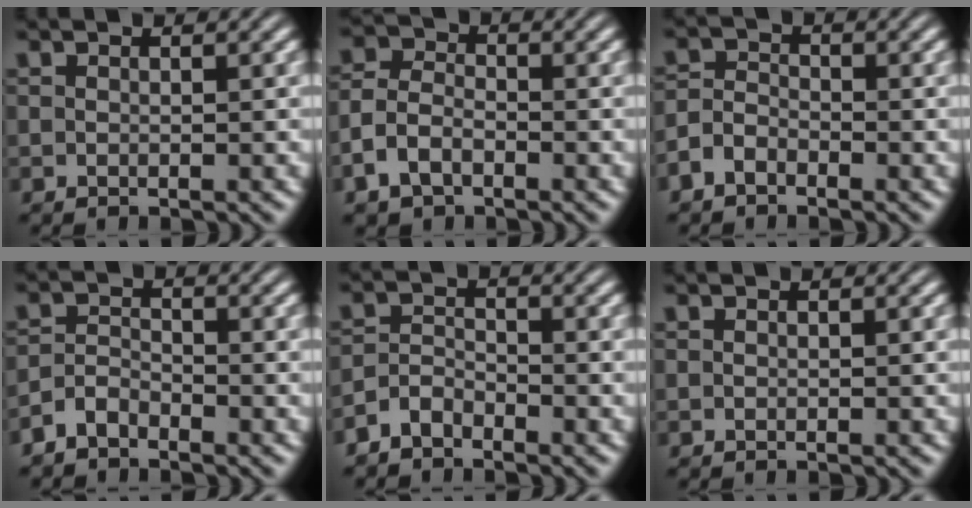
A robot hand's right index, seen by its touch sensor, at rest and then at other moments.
{"total": 3.3, "force": [-1.6, 2.4, 1.6], "torque": [-0.034, -0.015, -0.022]}
{"total": 2.0, "force": [-1.7, 1.0, 0.6], "torque": [-0.004, -0.013, -0.025]}
{"total": 2.3, "force": [-2.1, 0.7, 0.6], "torque": [0.003, -0.008, -0.035]}
{"total": 2.6, "force": [-2.3, 1.1, 0.7], "torque": [0.000, -0.011, -0.036]}
{"total": 0.0}